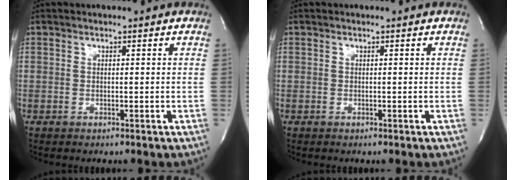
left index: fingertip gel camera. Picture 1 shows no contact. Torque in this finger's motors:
{"motor_torque": [0.00, 0.00, 0.00, 0.00]}